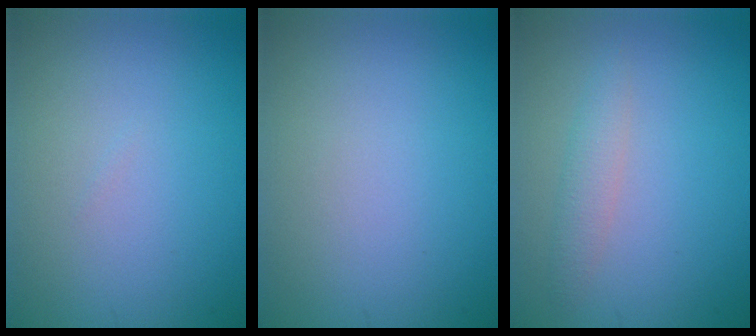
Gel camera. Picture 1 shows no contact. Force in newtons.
{"total": 0.0}
{"total": 1.7, "press": 1.7, "slide": 0.1}